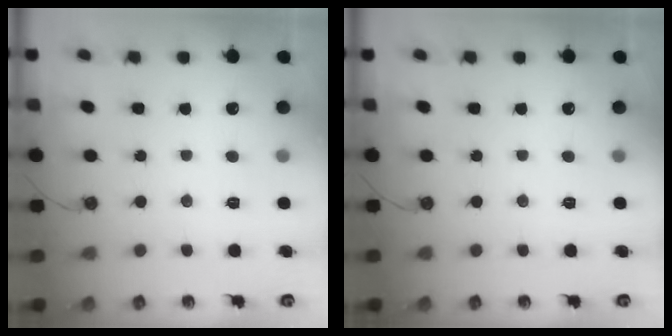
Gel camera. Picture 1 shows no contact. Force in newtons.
{"total": 0.0}